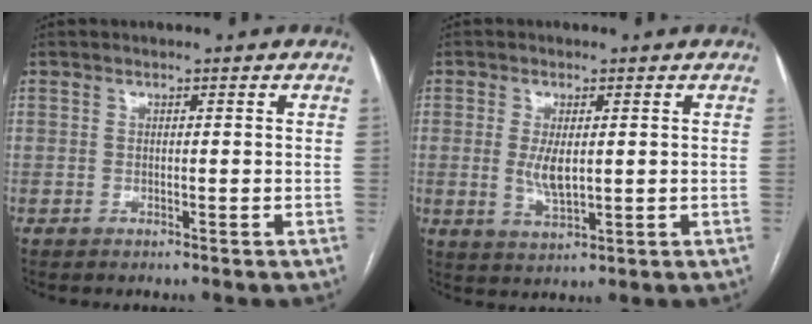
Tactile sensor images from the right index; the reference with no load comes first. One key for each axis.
{"total": 4.6, "fx": 0.3, "fy": 1.6, "fz": 4.3, "tx": -0.089, "ty": -0.010, "tz": 0.011}